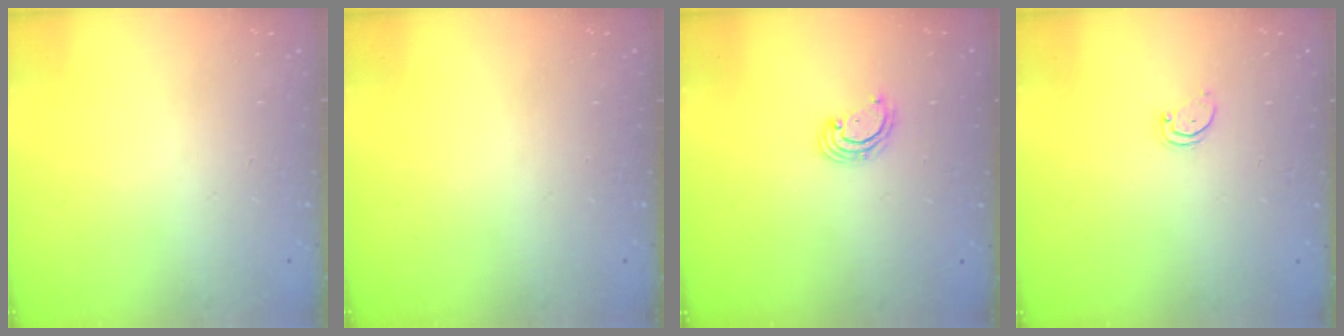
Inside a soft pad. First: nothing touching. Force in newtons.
{"total": 0.0}
{"total": 2.6, "press": 2.6, "slide": 0.2}
{"total": 1.5, "press": 1.5, "slide": 0.1}